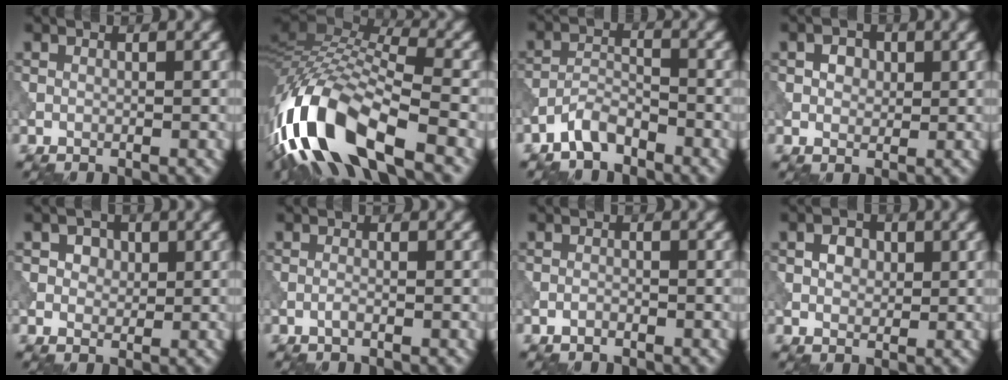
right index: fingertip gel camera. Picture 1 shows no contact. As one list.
[{"total": 14.5, "force": [-6.1, 5.8, 11.8], "torque": [-0.251, 0.014, -0.118]}, {"total": 3.1, "force": [-2.6, 1.1, 1.2], "torque": [-0.025, 0.010, -0.057]}, {"total": 2.5, "force": [0.8, 1.9, 1.5], "torque": [-0.026, 0.005, 0.003]}, {"total": 3.0, "force": [1.3, 2.1, 1.6], "torque": [-0.029, 0.008, 0.006]}, {"total": 0.7, "force": [-0.4, 0.1, 0.5], "torque": [-0.014, 0.001, -0.010]}, {"total": 0.7, "force": [-0.6, 0.2, 0.2], "torque": [-0.004, 0.001, -0.013]}, {"total": 1.9, "force": [0.3, 1.5, 1.1], "torque": [-0.023, 0.001, 0.003]}]